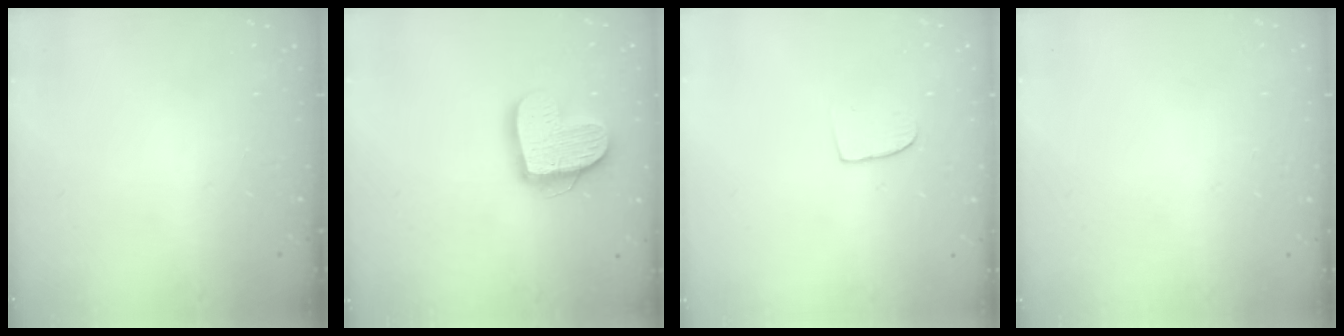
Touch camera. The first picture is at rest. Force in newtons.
{"total": 16.2, "press": 16.2, "slide": 1.4}
{"total": 6.3, "press": 6.2, "slide": 0.6}
{"total": 0.0}